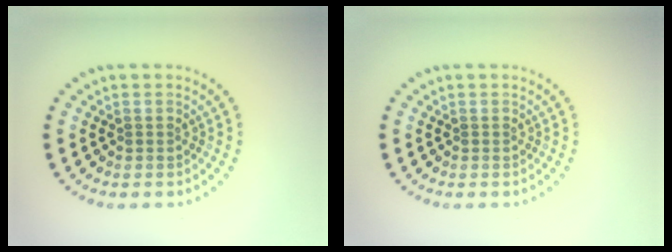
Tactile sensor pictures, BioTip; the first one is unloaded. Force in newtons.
{"total": 0.0}